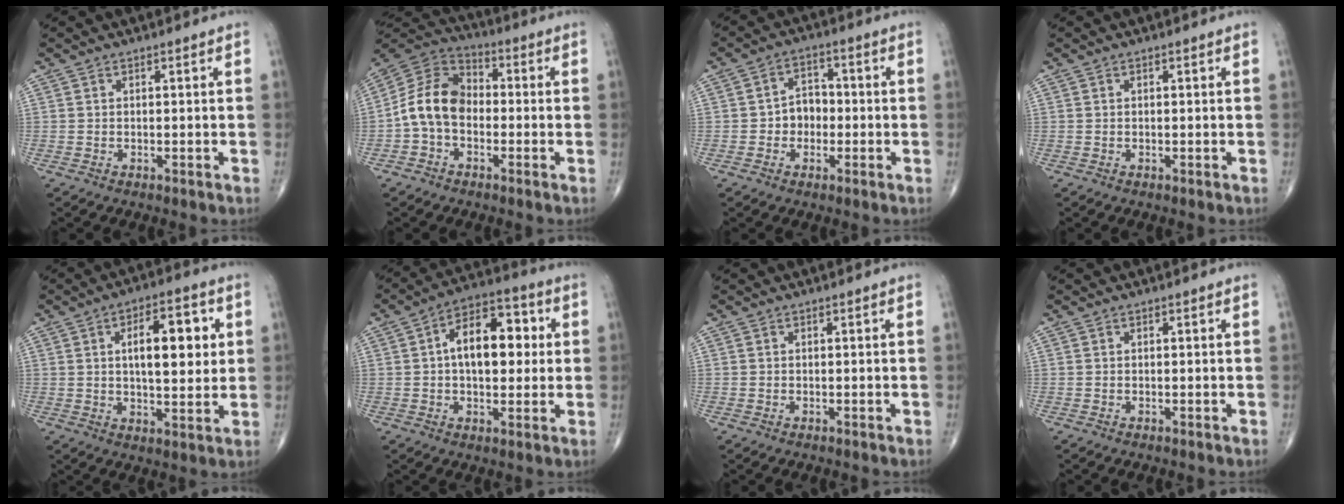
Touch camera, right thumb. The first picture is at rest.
{"total": 11.2, "force": [-1.9, 8.0, 7.6], "torque": [-0.129, 0.036, -0.052]}
{"total": 5.4, "force": [-0.9, 4.4, 3.0], "torque": [-0.021, 0.021, -0.024]}
{"total": 0.0}
{"total": 12.8, "force": [2.8, 5.5, 11.1], "torque": [-0.140, -0.003, 0.042]}
{"total": 13.8, "force": [1.8, 7.7, 11.3], "torque": [-0.147, 0.023, 0.020]}
{"total": 0.0}
{"total": 0.0}